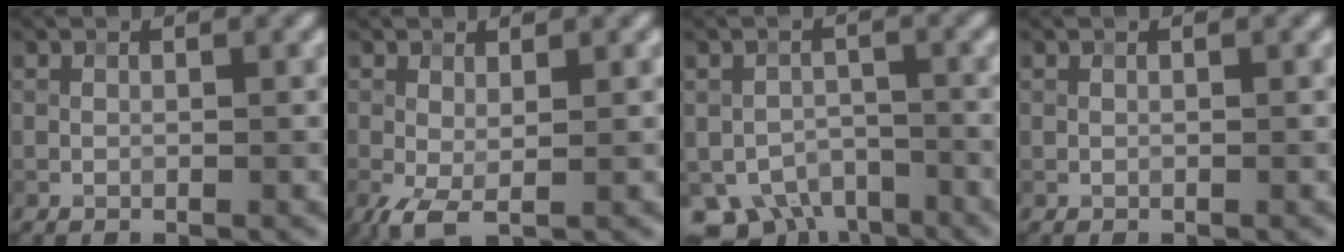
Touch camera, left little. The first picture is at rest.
{"total": 2.1, "force": [-0.4, 0.5, 2.0], "torque": [-0.054, -0.002, -0.013]}
{"total": 5.4, "force": [-3.6, 3.3, 2.3], "torque": [-0.031, -0.022, -0.056]}
{"total": 0.0}